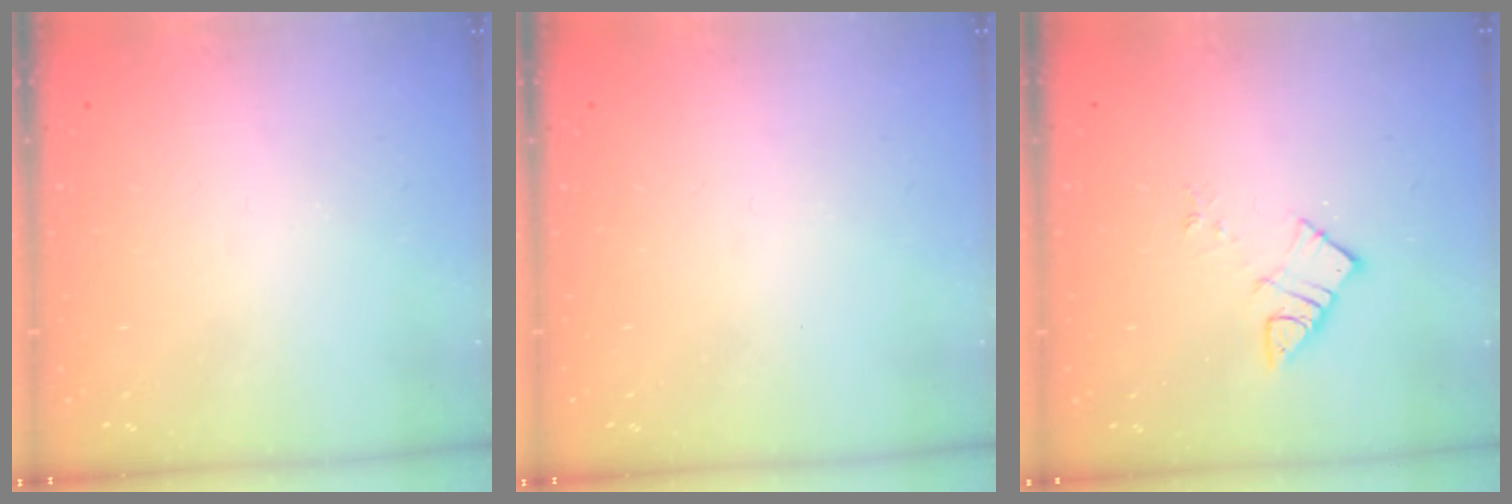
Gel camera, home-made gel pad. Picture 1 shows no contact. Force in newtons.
{"total": 0.0}
{"total": 5.8, "press": 5.8, "slide": 0.0}